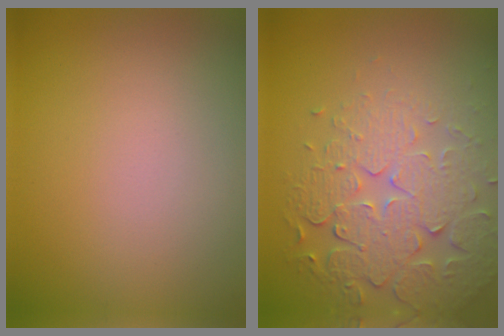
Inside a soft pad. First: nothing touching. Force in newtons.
{"total": 6.2, "press": 4.9, "slide": 3.9}